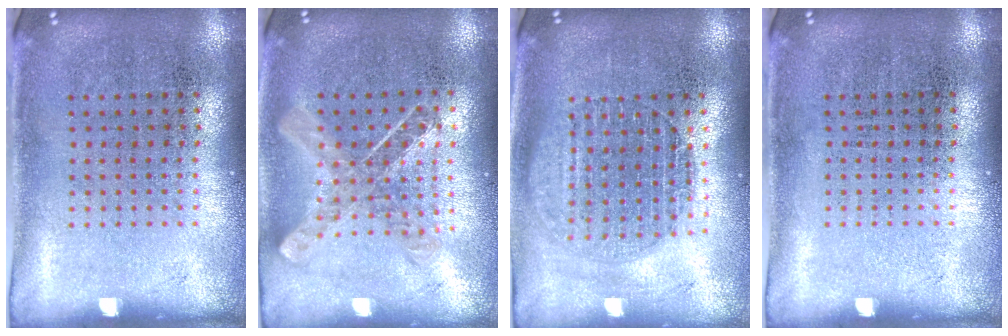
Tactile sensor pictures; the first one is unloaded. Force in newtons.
{"total": 1.0, "press": 1.0, "slide": 0.1}
{"total": 1.6, "press": 1.4, "slide": 0.7}
{"total": 0.0}